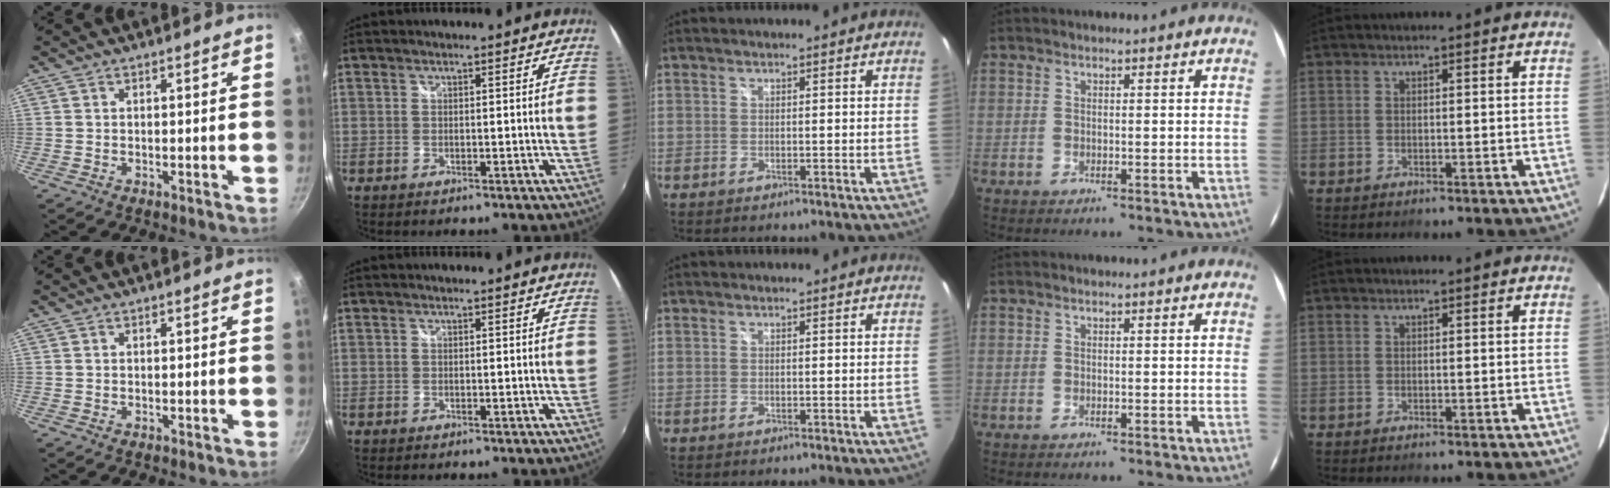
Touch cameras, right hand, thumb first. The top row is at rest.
{}